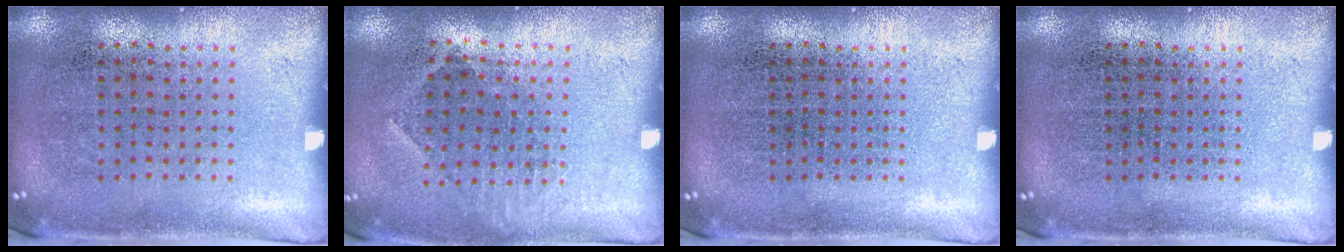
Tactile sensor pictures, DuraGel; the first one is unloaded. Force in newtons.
{"total": 0.9, "press": 0.7, "slide": 0.5}
{"total": 0.0}
{"total": 0.0}